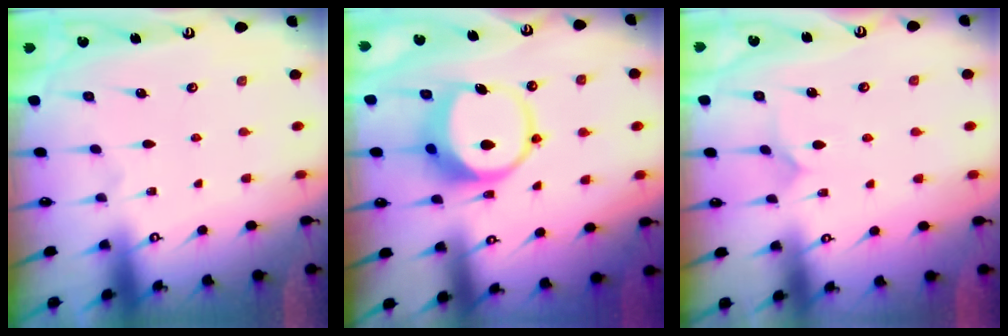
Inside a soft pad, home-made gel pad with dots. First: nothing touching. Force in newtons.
{"total": 9.7, "press": 9.6, "slide": 1.6}
{"total": 5.1, "press": 5.1, "slide": 0.6}